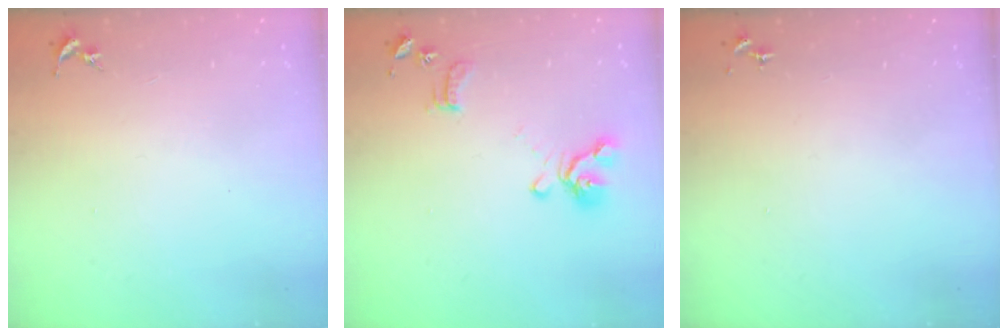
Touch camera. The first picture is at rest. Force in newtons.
{"total": 12.6, "press": 12.5, "slide": 1.4}
{"total": 0.0}